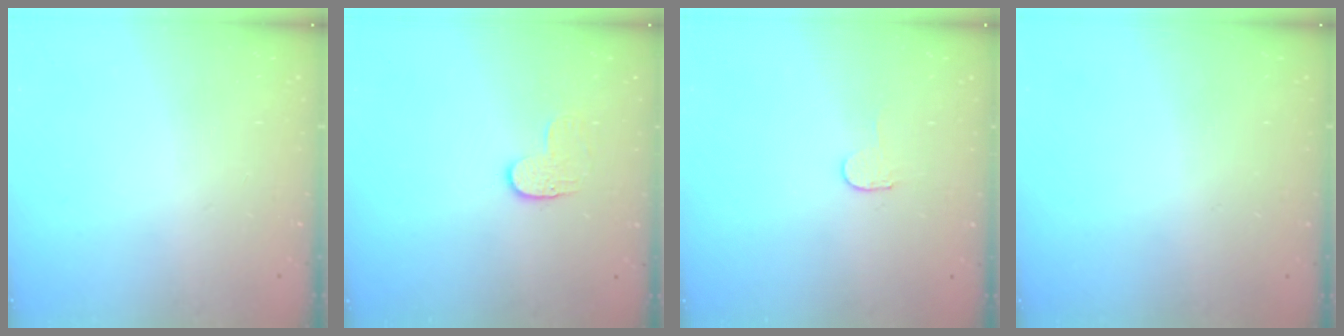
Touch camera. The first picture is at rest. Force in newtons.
{"total": 4.1, "press": 4.1, "slide": 0.3}
{"total": 2.3, "press": 2.3, "slide": 0.2}
{"total": 0.6, "press": 0.6, "slide": 0.2}